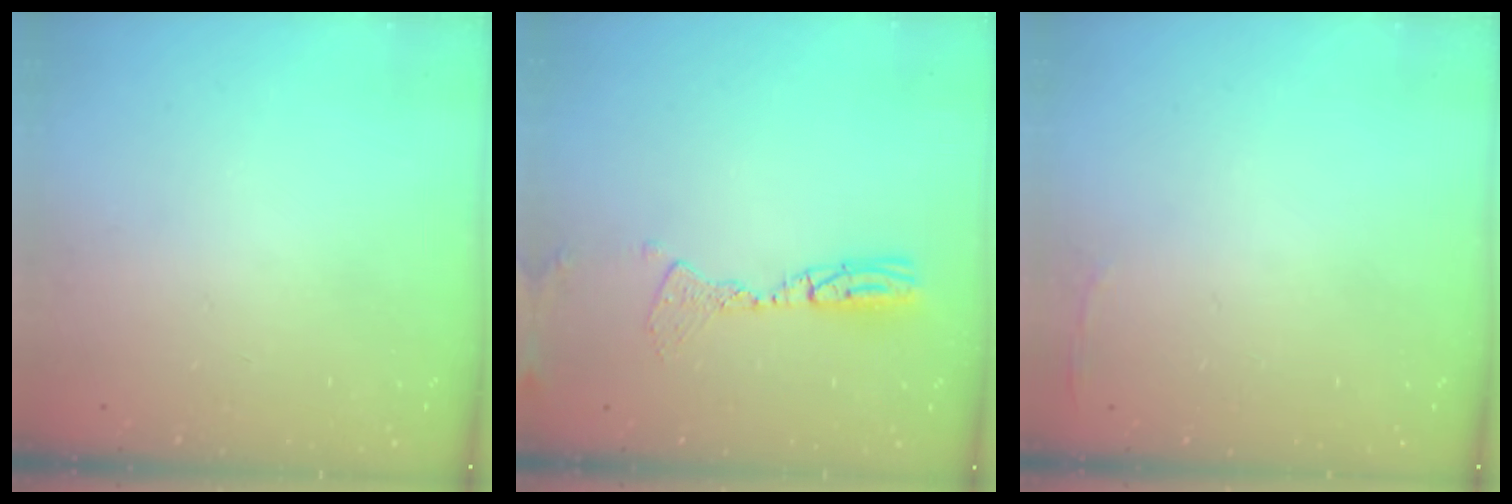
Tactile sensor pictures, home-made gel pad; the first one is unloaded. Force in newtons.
{"total": 10.0, "press": 9.7, "slide": 2.6}
{"total": 2.8, "press": 2.6, "slide": 0.9}